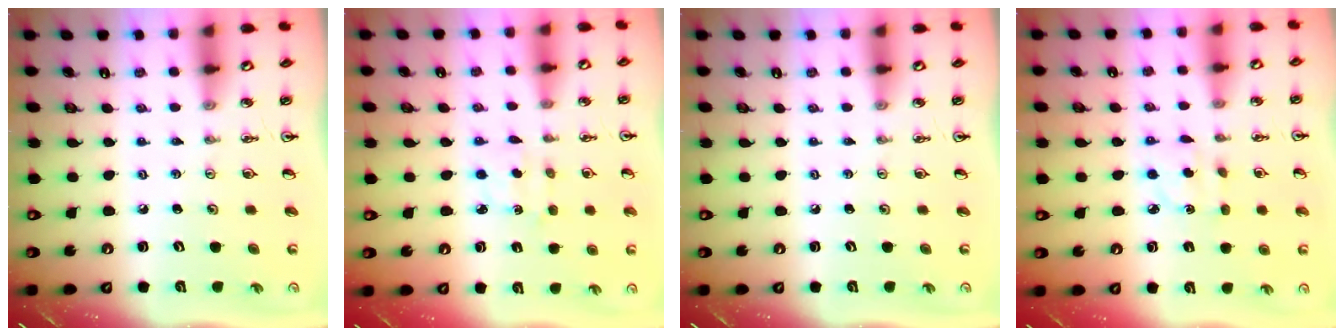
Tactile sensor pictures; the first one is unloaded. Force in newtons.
{"total": 3.0, "press": 3.0, "slide": 0.4}
{"total": 0.0}
{"total": 2.3, "press": 2.3, "slide": 0.2}